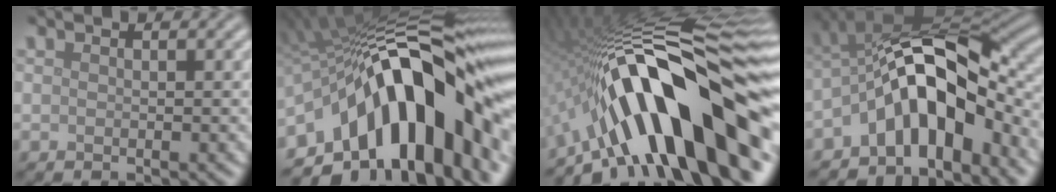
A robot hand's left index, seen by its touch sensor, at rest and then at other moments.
{"total": 18.4, "force": [-4.5, 8.7, 15.5], "torque": [-0.214, 0.036, -0.093]}
{"total": 17.4, "force": [-5.5, 5.1, 15.7], "torque": [-0.203, 0.041, -0.100]}
{"total": 10.2, "force": [-3.4, 4.9, 8.3], "torque": [-0.132, 0.018, -0.068]}